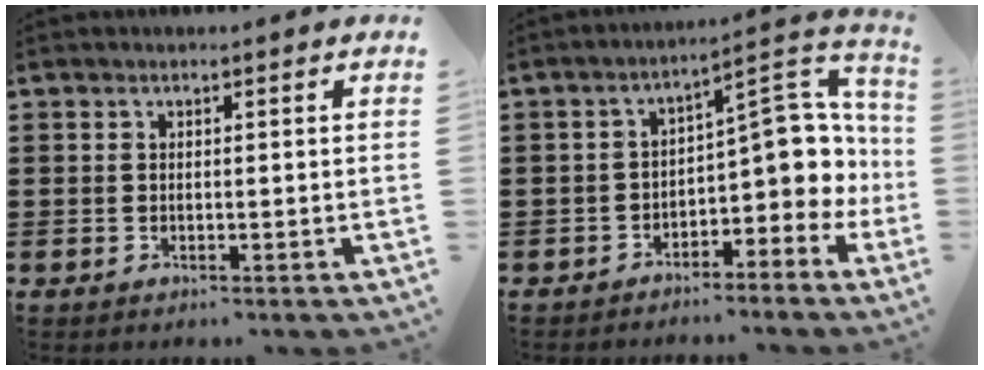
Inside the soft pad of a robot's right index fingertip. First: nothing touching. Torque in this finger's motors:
{"motor_torque": [1.81, -0.33, 0.67, 0.09]}